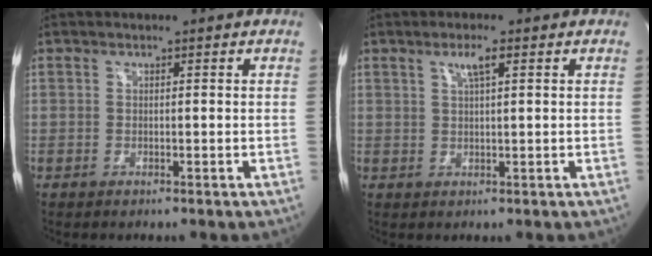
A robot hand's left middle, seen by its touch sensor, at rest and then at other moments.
{"total": 2.7, "force": [1.3, 0.1, 2.4], "torque": [-0.047, 0.001, 0.024]}